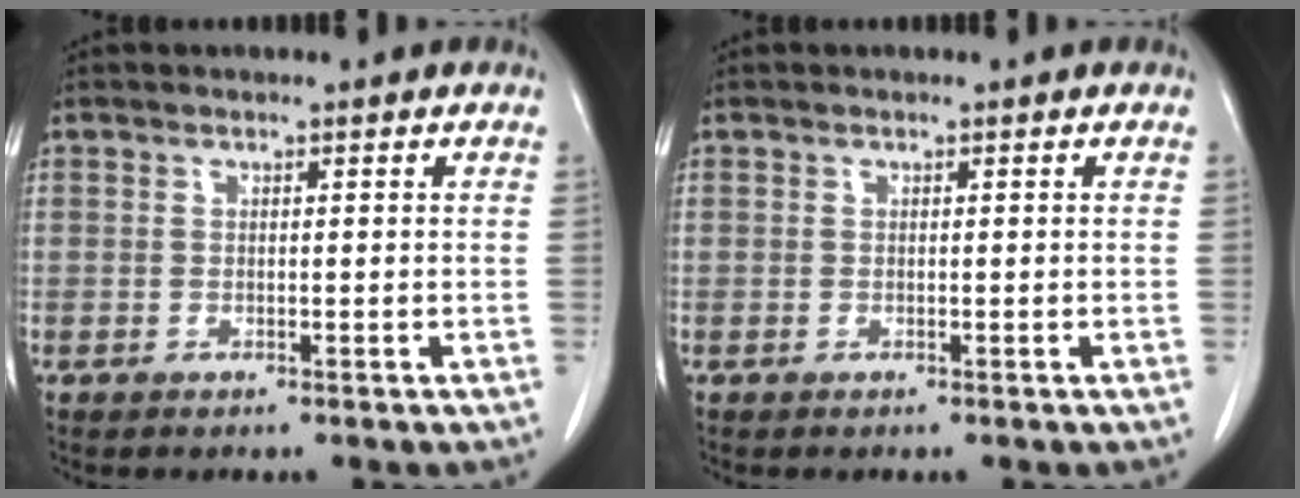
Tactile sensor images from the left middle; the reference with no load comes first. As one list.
[{"total": 0.0}]